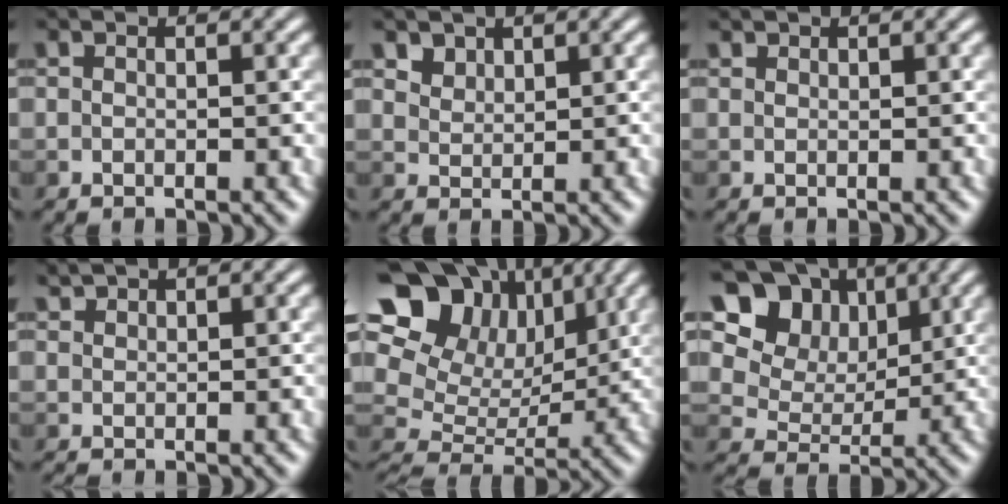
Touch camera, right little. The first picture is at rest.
{"total": 1.6, "force": [1.2, 1.0, 0.0], "torque": [-0.008, -0.010, 0.032]}
{"total": 1.0, "force": [0.9, 0.4, 0.0], "torque": [0.000, 0.001, 0.019]}
{"total": 1.6, "force": [1.6, 0.4, 0.2], "torque": [-0.013, 0.005, 0.034]}
{"total": 14.3, "force": [8.0, 9.6, 7.1], "torque": [-0.155, 0.058, 0.125]}
{"total": 9.9, "force": [5.0, 7.0, 4.9], "torque": [-0.085, 0.019, 0.077]}